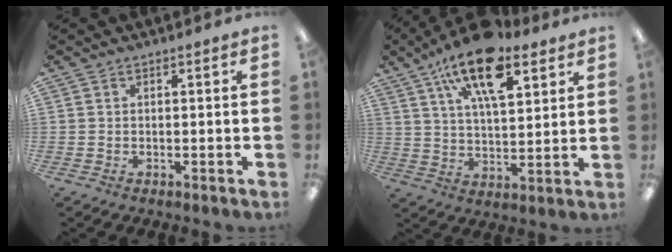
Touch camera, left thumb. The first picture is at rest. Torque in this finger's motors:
{"motor_torque": [0.22, 0.76, 1.80, -0.97, 0.33]}